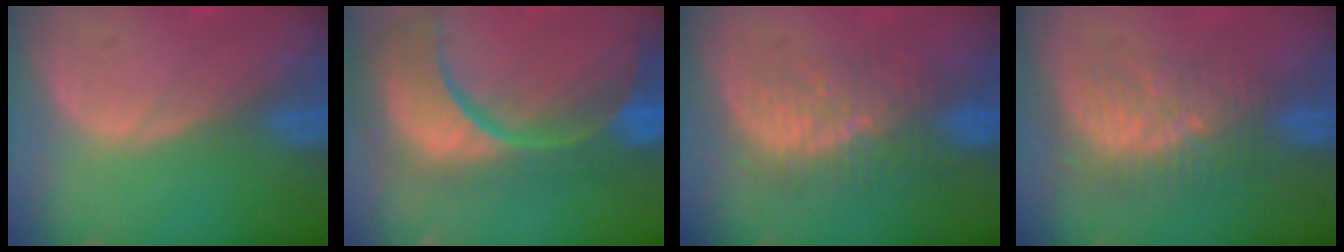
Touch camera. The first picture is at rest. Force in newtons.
{"total": 14.9, "press": 11.8, "slide": 9.1}
{"total": 8.4, "press": 7.8, "slide": 3.0}
{"total": 8.9, "press": 7.5, "slide": 4.8}